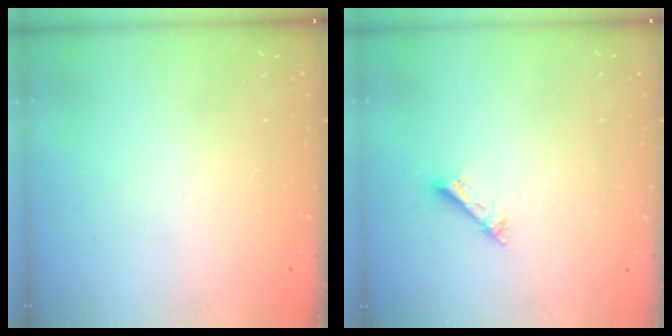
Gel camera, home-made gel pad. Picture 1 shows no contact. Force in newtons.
{"total": 2.6, "press": 2.6, "slide": 0.1}